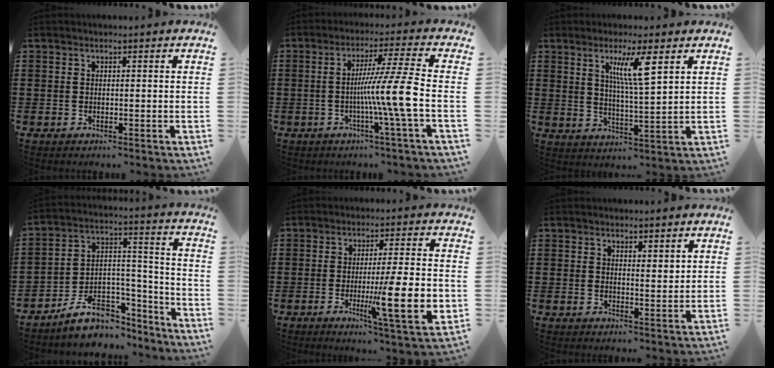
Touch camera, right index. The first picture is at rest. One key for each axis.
{"total": 10.4, "fx": -1.9, "fy": -1.3, "fz": 10.2, "tx": -0.178, "ty": -0.012, "tz": -0.040}
{"total": 7.4, "fx": 3.4, "fy": 1.1, "fz": 6.5, "tx": -0.127, "ty": 0.002, "tz": 0.053}
{"total": 9.4, "fx": -6.9, "fy": 5.4, "fz": 3.3, "tx": -0.056, "ty": 0.029, "tz": -0.122}
{"total": 13.0, "fx": -2.5, "fy": 1.9, "fz": 12.7, "tx": -0.203, "ty": -0.017, "tz": -0.041}
{"total": 2.0, "fx": 1.8, "fy": 0.6, "fz": 0.5, "tx": -0.012, "ty": 0.004, "tz": 0.035}